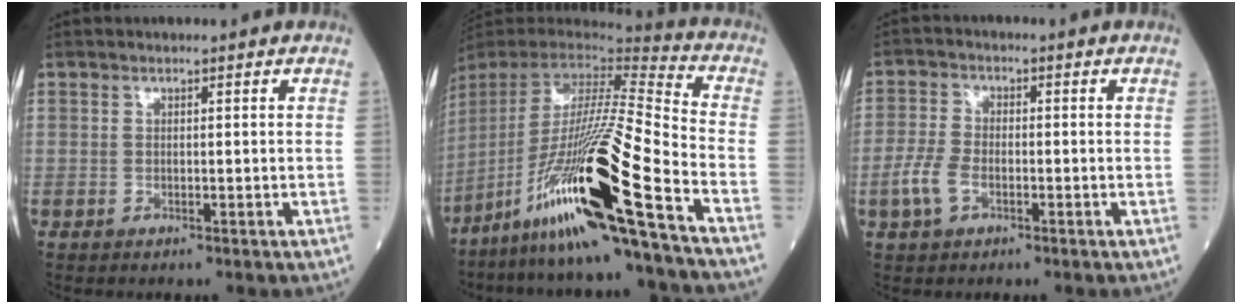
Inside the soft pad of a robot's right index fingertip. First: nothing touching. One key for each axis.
{"total": 25.4, "fx": -14.1, "fy": -0.8, "fz": 21.1, "tx": -0.409, "ty": -0.050, "tz": -0.267}
{"total": 4.7, "fx": -1.8, "fy": 2.5, "fz": 3.5, "tx": -0.089, "ty": 0.004, "tz": -0.038}